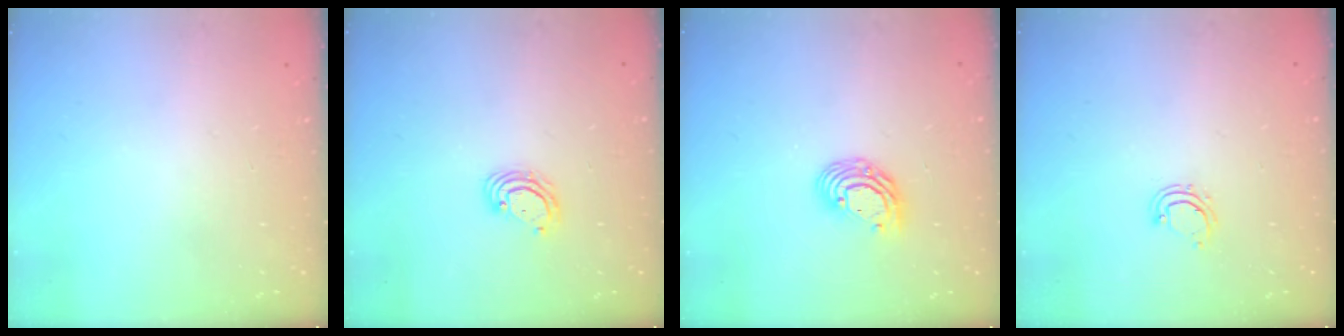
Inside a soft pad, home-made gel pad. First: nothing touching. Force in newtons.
{"total": 4.9, "press": 4.9, "slide": 0.4}
{"total": 8.7, "press": 8.6, "slide": 1.3}
{"total": 4.1, "press": 4.1, "slide": 0.3}